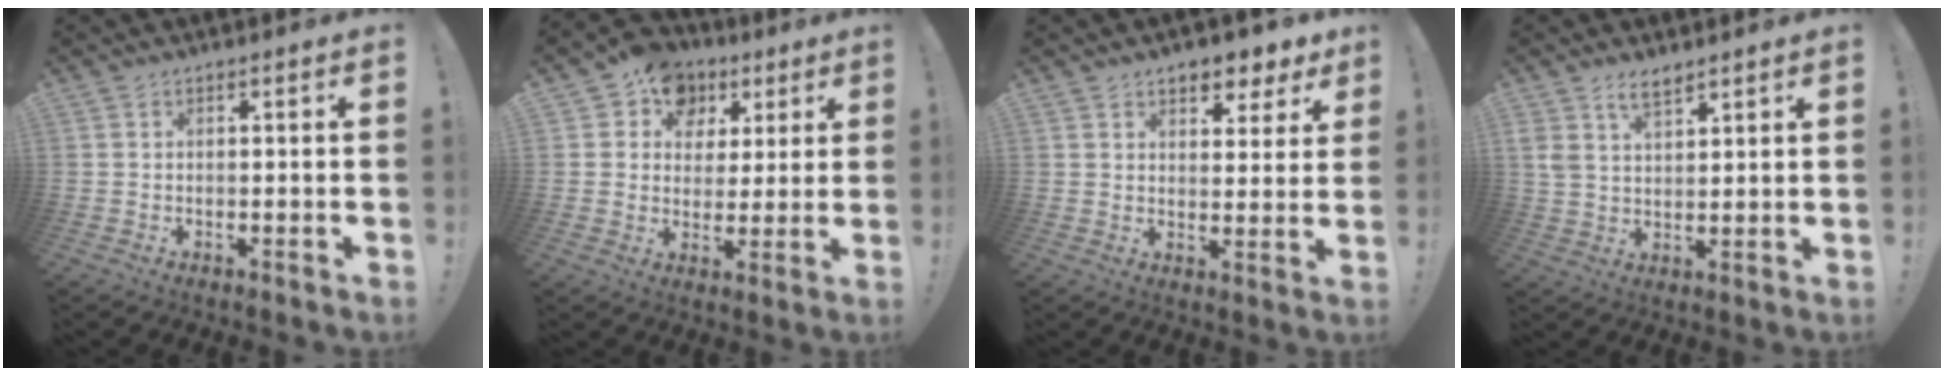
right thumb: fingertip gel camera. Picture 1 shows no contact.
{"total": 10.4, "force": [4.7, 8.9, 2.9], "torque": [-0.040, -0.023, 0.092]}
{"total": 7.1, "force": [5.3, 3.8, 2.9], "torque": [-0.029, -0.037, 0.095]}
{"total": 6.3, "force": [4.8, 2.7, 3.1], "torque": [-0.057, -0.019, 0.090]}